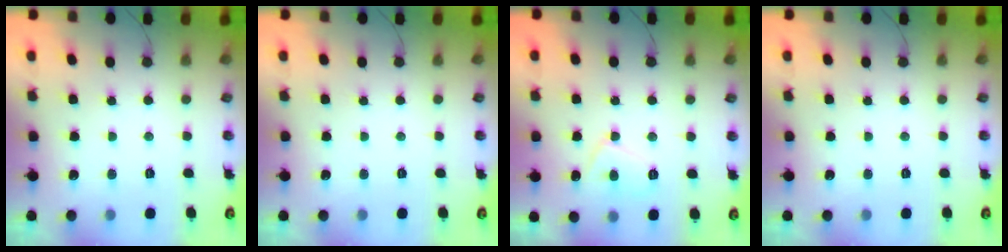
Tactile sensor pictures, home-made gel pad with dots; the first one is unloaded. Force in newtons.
{"total": 0.0}
{"total": 7.0, "press": 7.0, "slide": 0.8}
{"total": 0.0}